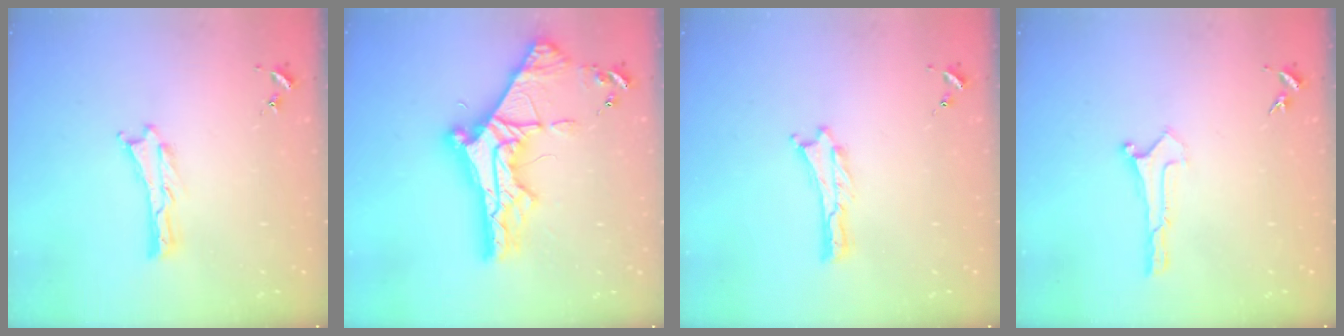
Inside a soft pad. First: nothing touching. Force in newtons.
{"total": 10.8, "press": 10.7, "slide": 1.2}
{"total": 0.0}
{"total": 0.0}